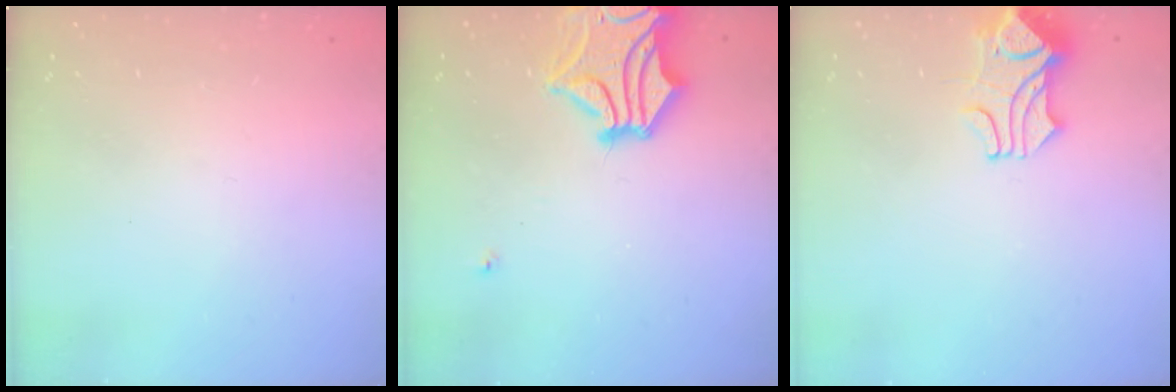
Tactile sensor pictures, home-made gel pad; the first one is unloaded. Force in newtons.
{"total": 5.4, "press": 5.1, "slide": 1.9}
{"total": 1.7, "press": 1.2, "slide": 1.1}